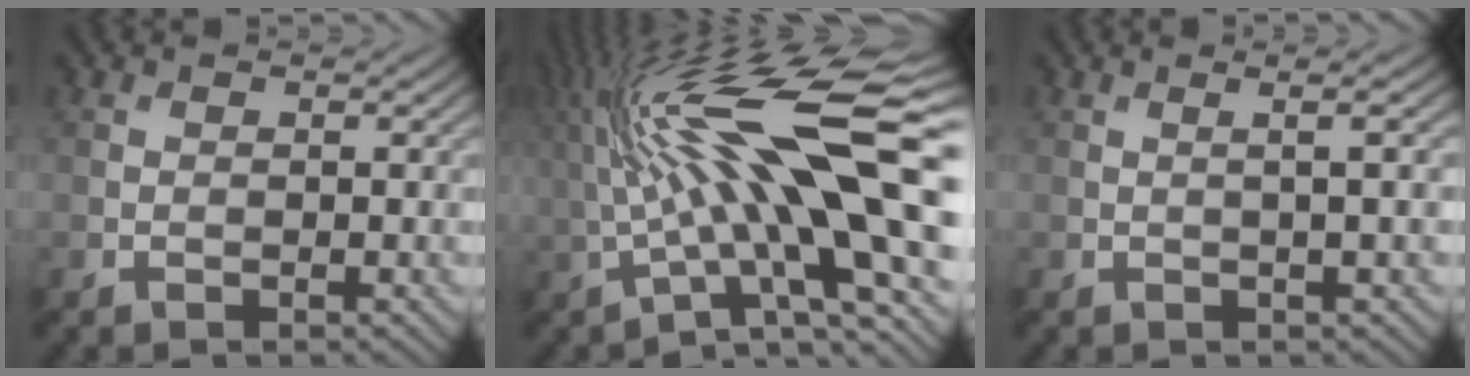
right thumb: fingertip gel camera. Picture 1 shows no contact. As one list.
[{"total": 19.8, "force": [2.4, 5.5, 18.9], "torque": [-0.327, 0.020, 0.044]}, {"total": 3.1, "force": [0.5, 0.5, 3.0], "torque": [-0.041, 0.013, 0.000]}]